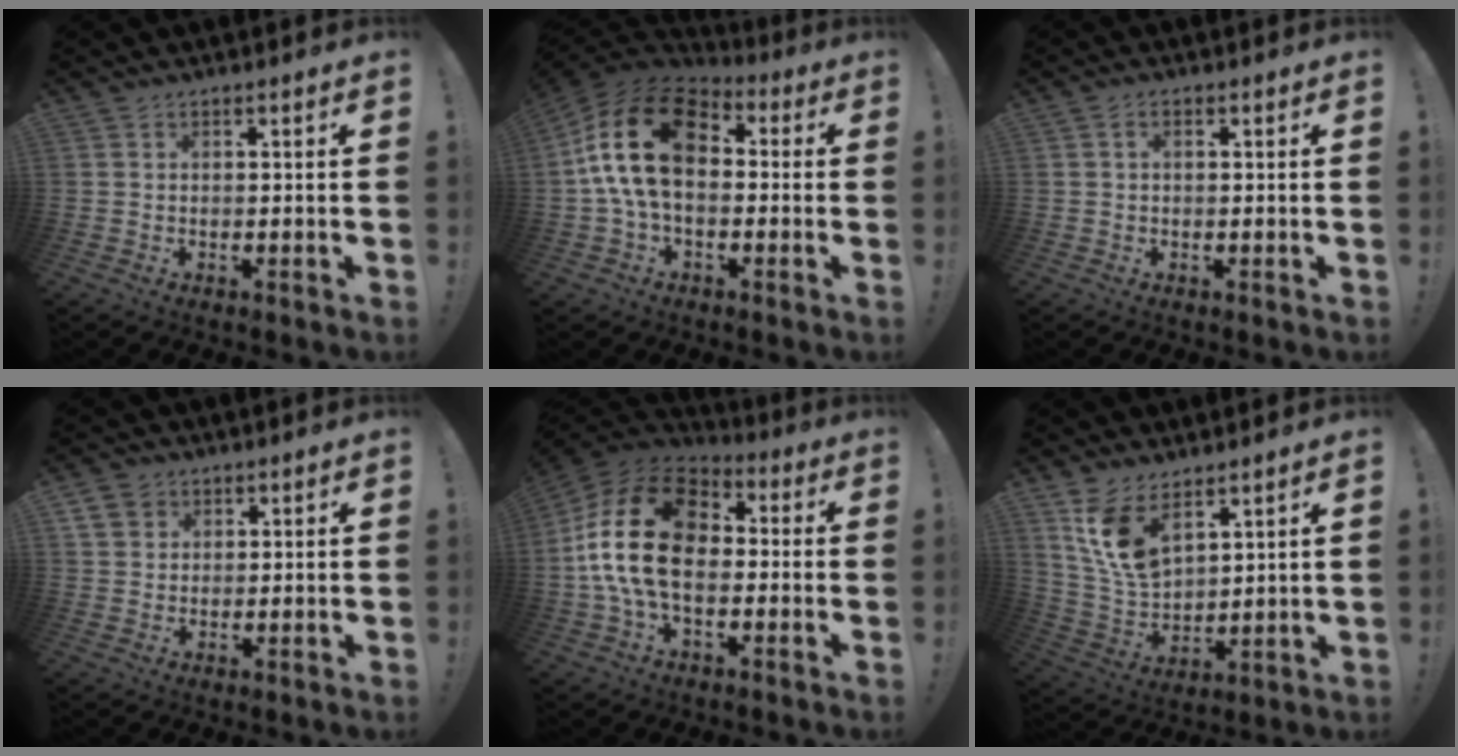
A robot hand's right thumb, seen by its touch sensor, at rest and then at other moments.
{"total": 19.5, "force": [3.1, 11.5, 15.4], "torque": [-0.292, 0.010, 0.059]}
{"total": 1.2, "force": [0.1, 0.7, 1.0], "torque": [-0.015, 0.001, 0.001]}
{"total": 5.1, "force": [2.8, 4.0, 1.2], "torque": [-0.018, -0.011, 0.055]}
{"total": 21.3, "force": [0.9, 13.4, 16.6], "torque": [-0.316, 0.020, 0.023]}
{"total": 12.2, "force": [7.7, 6.3, 7.0], "torque": [-0.152, -0.041, 0.151]}